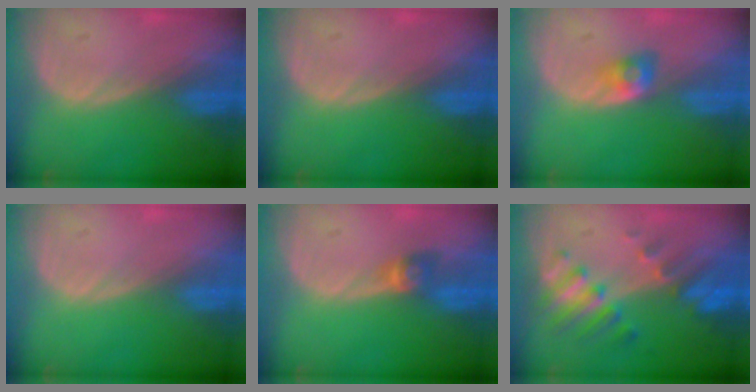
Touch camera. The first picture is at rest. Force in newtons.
{"total": 0.0}
{"total": 2.9, "press": 2.5, "slide": 1.4}
{"total": 0.0}
{"total": 2.6, "press": 2.4, "slide": 1.0}
{"total": 7.9, "press": 7.0, "slide": 3.7}